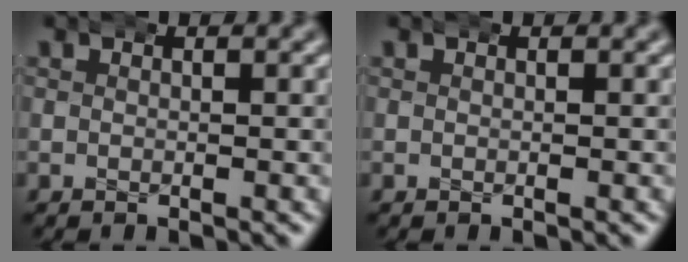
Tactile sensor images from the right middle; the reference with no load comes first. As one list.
[{"total": 0.0}]